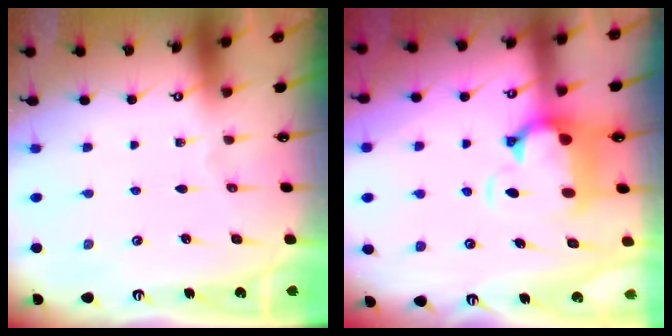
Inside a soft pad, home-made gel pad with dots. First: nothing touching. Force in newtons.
{"total": 2.6, "press": 2.1, "slide": 1.5}